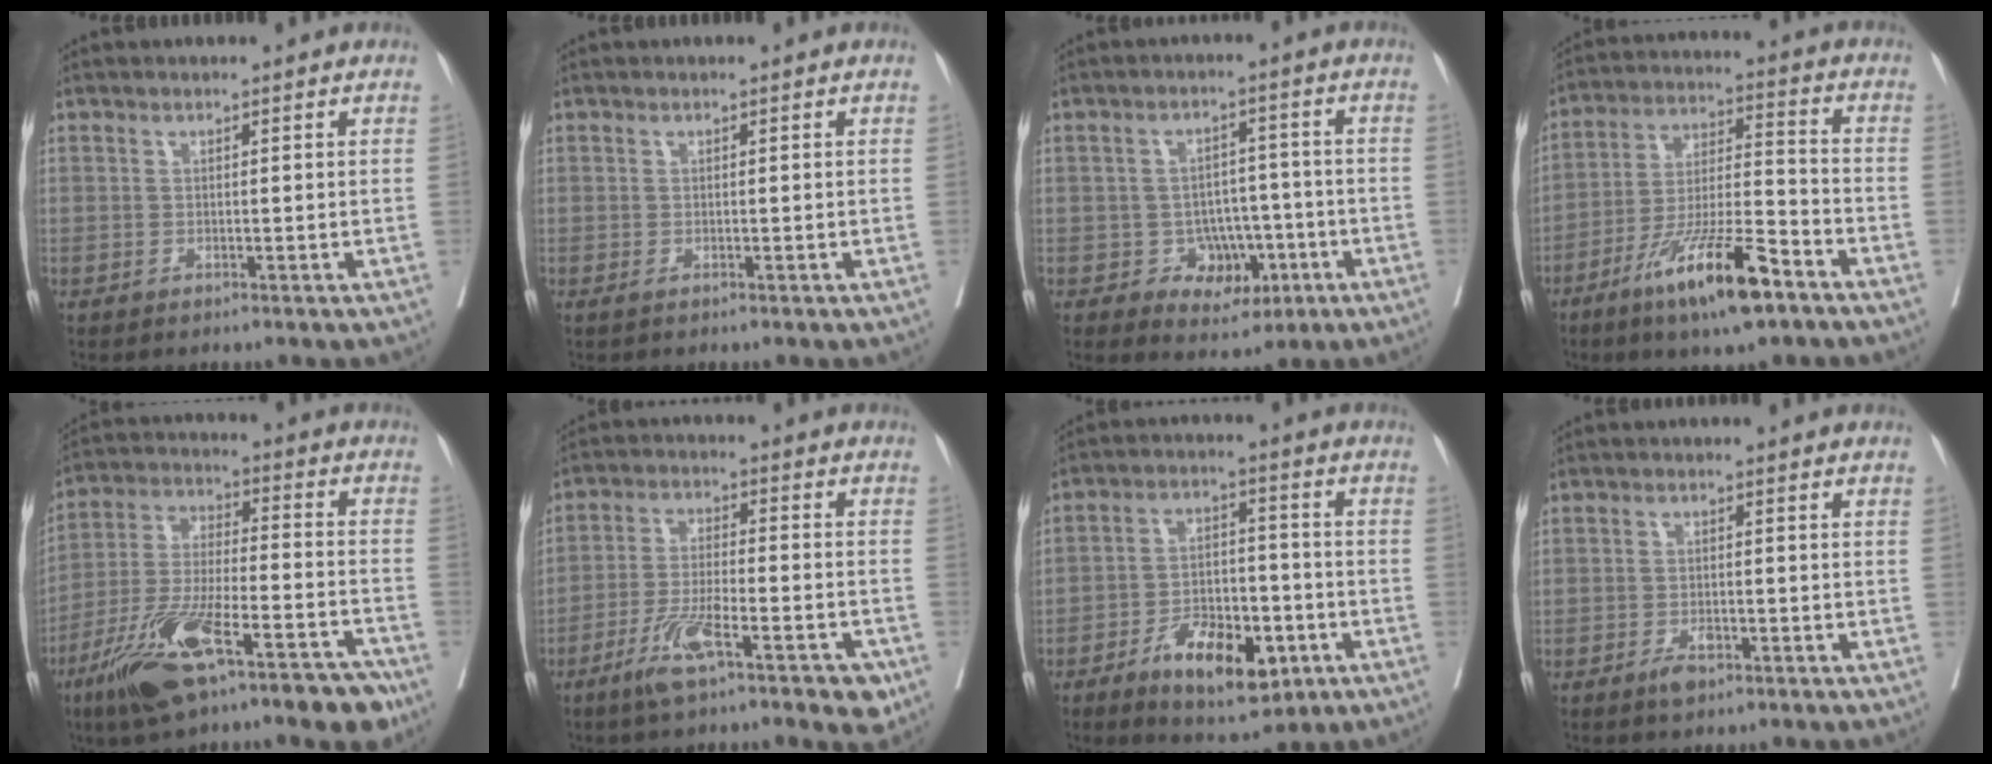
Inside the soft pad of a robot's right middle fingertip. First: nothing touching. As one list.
[{"total": 0.0}, {"total": 6.7, "force": [-2.5, 5.2, 3.4], "torque": [-0.037, 0.015, -0.027]}, {"total": 14.3, "force": [-8.8, 2.2, 11.1], "torque": [-0.207, -0.021, -0.157]}, {"total": 18.9, "force": [-12.0, 3.9, 14.0], "torque": [-0.245, -0.014, -0.209]}, {"total": 10.9, "force": [-6.2, 2.2, 8.7], "torque": [-0.147, -0.005, -0.102]}, {"total": 11.8, "force": [-5.8, 5.2, 8.9], "torque": [-0.147, 0.006, -0.086]}, {"total": 2.6, "force": [-1.6, 1.0, 1.7], "torque": [-0.031, 0.001, -0.025]}]